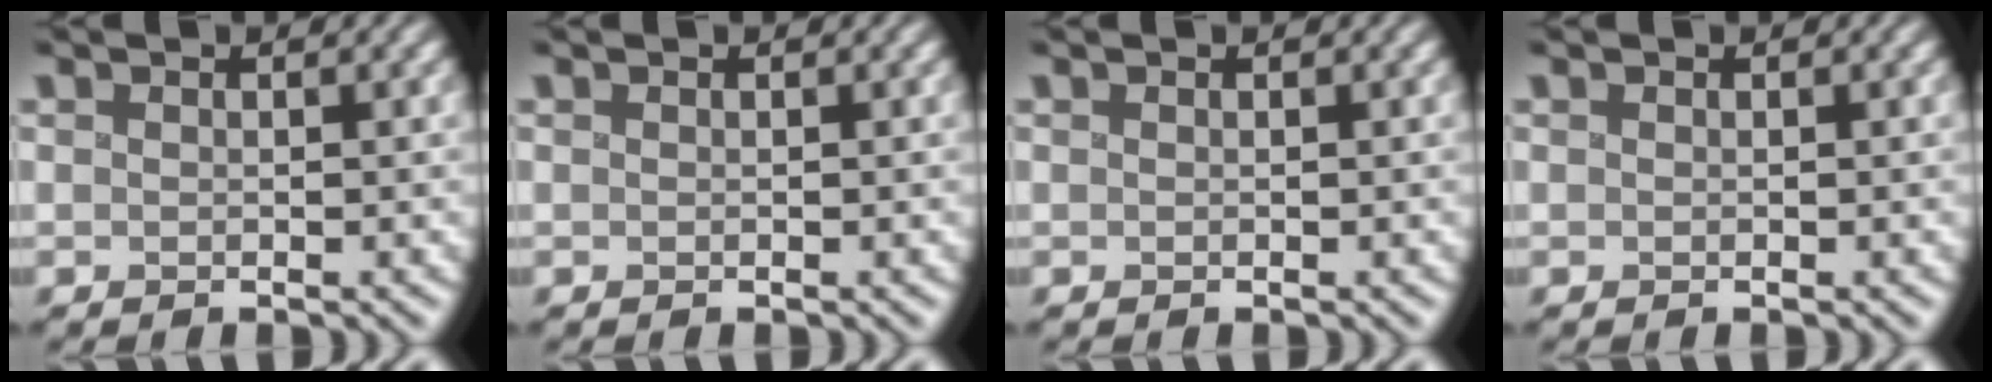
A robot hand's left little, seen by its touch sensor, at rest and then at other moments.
{"total": 0.0}
{"total": 0.0}
{"total": 0.0}